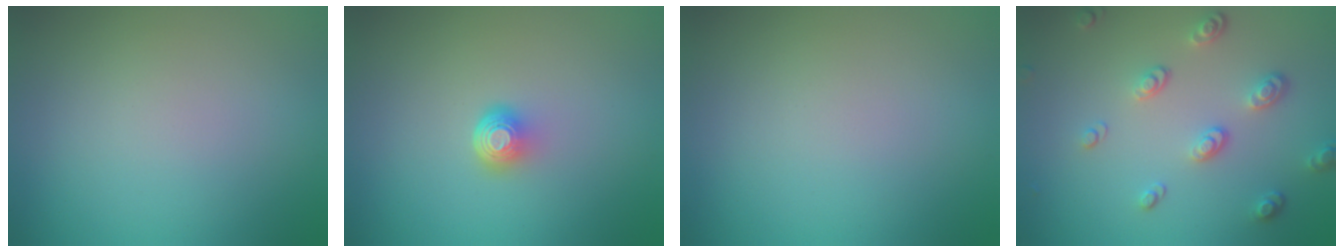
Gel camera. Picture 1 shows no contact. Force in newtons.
{"total": 2.1, "press": 1.4, "slide": 1.6}
{"total": 0.0}
{"total": 3.3, "press": 2.6, "slide": 2.1}